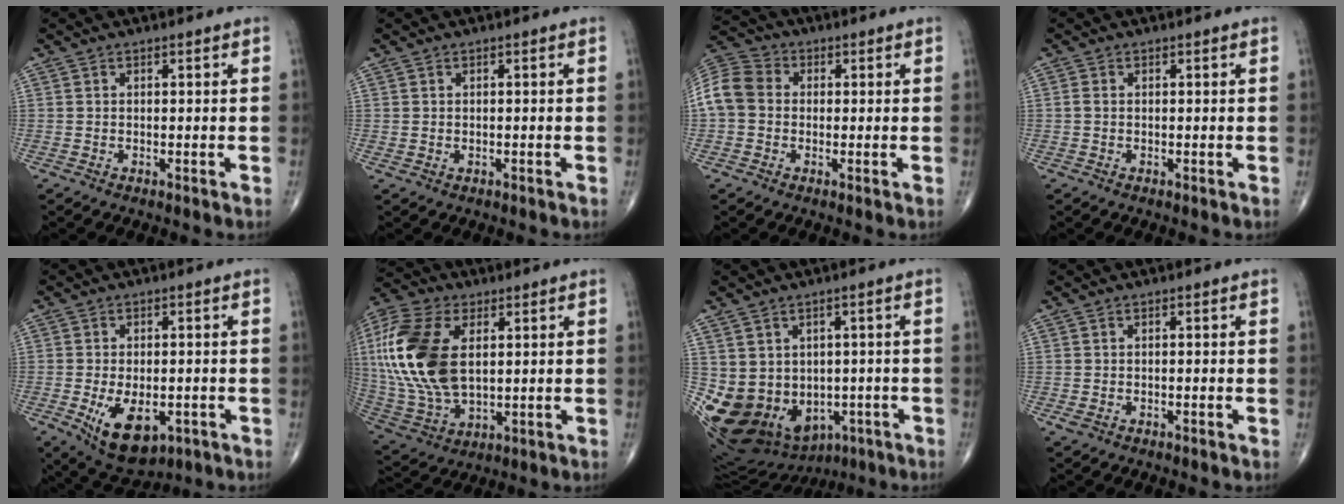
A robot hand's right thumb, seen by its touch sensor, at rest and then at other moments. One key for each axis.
{"total": 0.6, "fx": -0.1, "fy": 0.4, "fz": 0.3, "tx": -0.008, "ty": 0.006, "tz": 0.002}
{"total": 10.1, "fx": 0.2, "fy": 8.5, "fz": 5.6, "tx": -0.113, "ty": 0.029, "tz": -0.006}
{"total": 0.9, "fx": 0.0, "fy": 0.6, "fz": 0.7, "tx": -0.015, "ty": 0.000, "tz": -0.001}
{"total": 10.6, "fx": -3.5, "fy": 5.8, "fz": 8.1, "tx": -0.120, "ty": -0.001, "tz": -0.039}
{"total": 22.2, "fx": 3.7, "fy": 12.6, "fz": 17.8, "tx": -0.393, "ty": -0.015, "tz": 0.069}
{"total": 16.2, "fx": -3.9, "fy": 13.1, "fz": 8.7, "tx": -0.140, "ty": 0.012, "tz": -0.028}
{"total": 1.4, "fx": -0.7, "fy": 0.7, "fz": 1.0, "tx": -0.023, "ty": 0.006, "tz": -0.009}